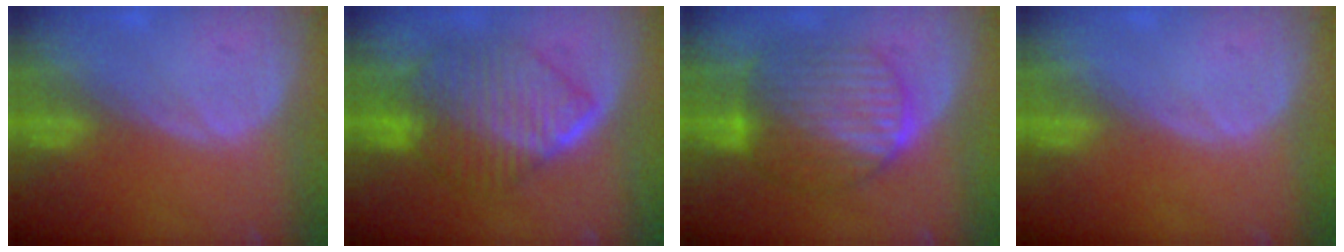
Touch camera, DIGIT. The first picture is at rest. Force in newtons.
{"total": 10.2, "press": 10.1, "slide": 1.1}
{"total": 10.2, "press": 10.2, "slide": 0.9}
{"total": 0.0}